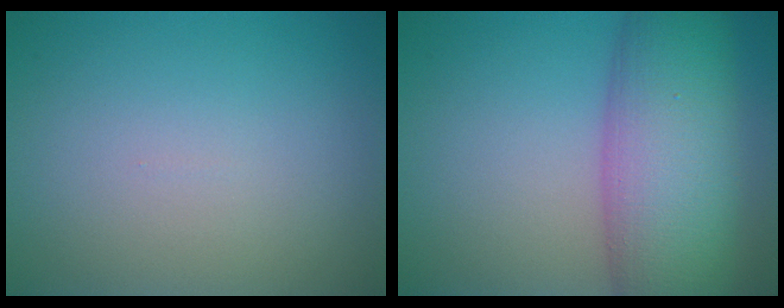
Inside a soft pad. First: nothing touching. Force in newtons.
{"total": 10.8, "press": 10.8, "slide": 0.4}